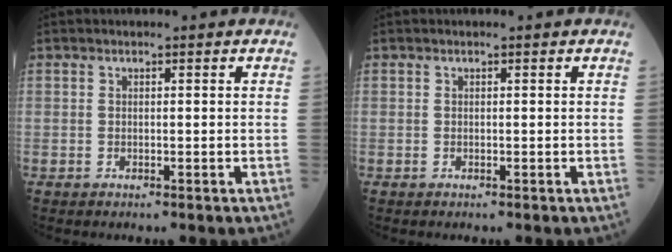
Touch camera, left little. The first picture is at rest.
{"total": 0.0}